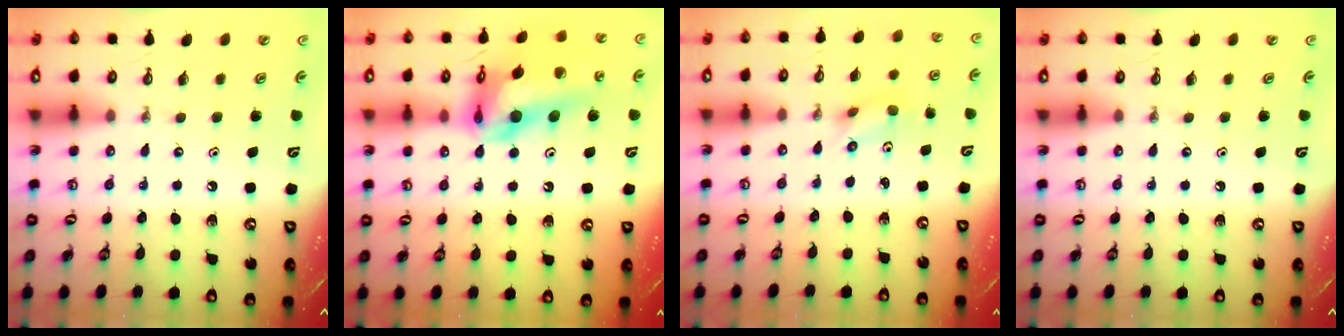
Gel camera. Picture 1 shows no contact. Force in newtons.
{"total": 20.8, "press": 20.6, "slide": 2.3}
{"total": 1.9, "press": 1.7, "slide": 0.7}
{"total": 0.0}